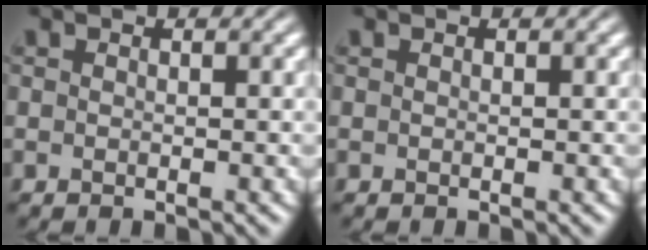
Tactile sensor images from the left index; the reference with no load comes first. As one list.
[{"total": 0.0}]